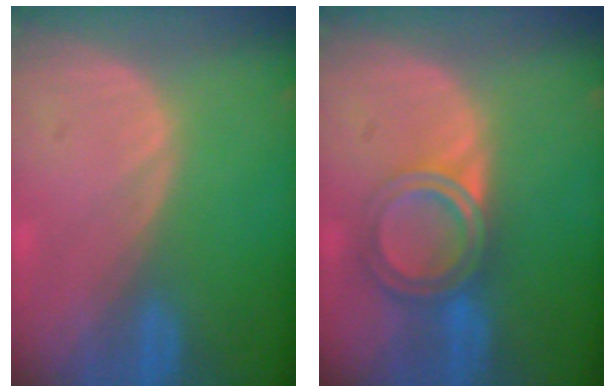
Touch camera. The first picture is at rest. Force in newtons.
{"total": 6.4, "press": 5.4, "slide": 3.5}